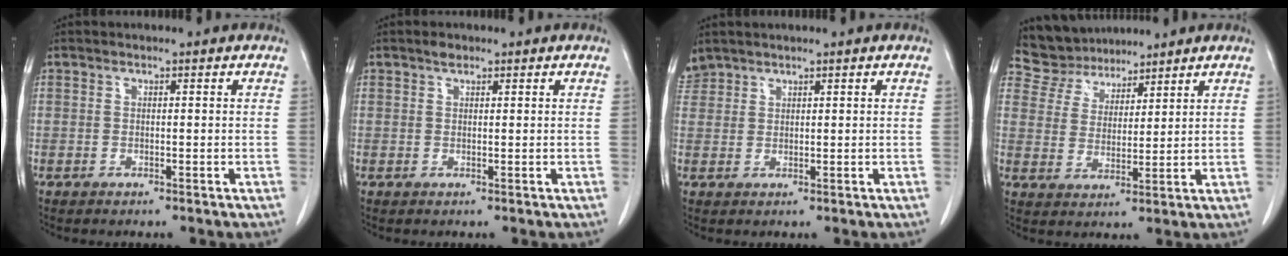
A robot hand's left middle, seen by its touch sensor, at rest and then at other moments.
{"total": 1.1, "force": [0.8, 0.5, 0.5], "torque": [-0.012, 0.004, 0.013]}
{"total": 2.4, "force": [2.3, 0.8, -0.1], "torque": [-0.005, 0.015, 0.049]}
{"total": 6.9, "force": [6.5, 2.4, -0.2], "torque": [-0.008, 0.020, 0.131]}